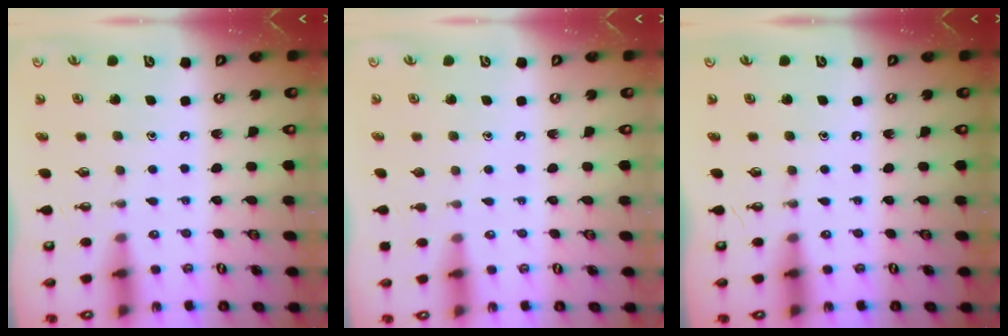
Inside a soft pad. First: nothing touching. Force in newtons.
{"total": 0.0}
{"total": 0.0}